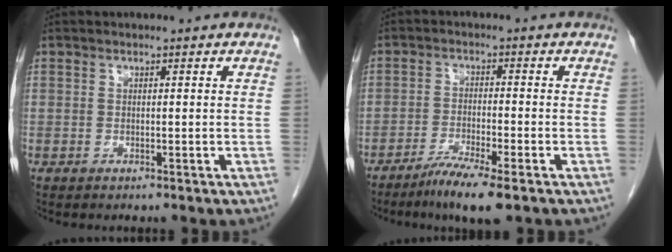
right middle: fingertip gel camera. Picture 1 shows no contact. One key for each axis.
{"total": 6.4, "fx": -4.4, "fy": 0.0, "fz": 4.6, "tx": -0.083, "ty": -0.016, "tz": -0.079}